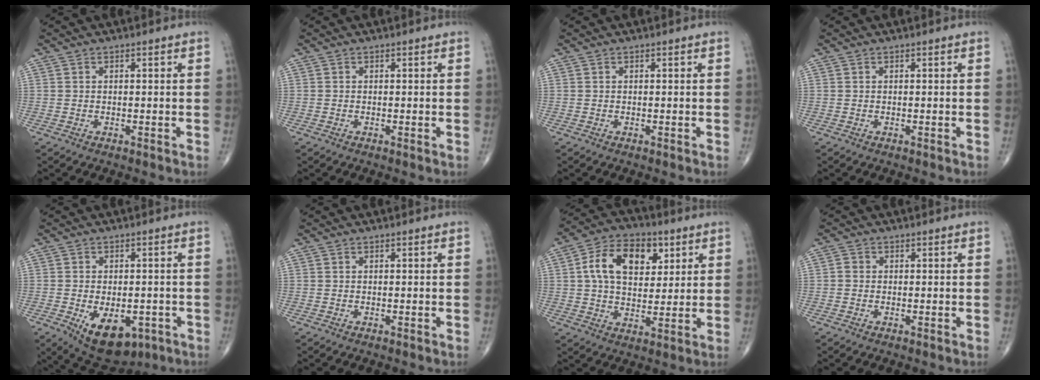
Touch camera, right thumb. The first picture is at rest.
{"total": 0.0}
{"total": 0.0}
{"total": 0.0}
{"total": 11.6, "force": [-4.4, 6.7, 8.4], "torque": [-0.107, 0.002, -0.047]}
{"total": 0.0}
{"total": 13.9, "force": [4.3, 8.9, 9.8], "torque": [-0.140, 0.001, 0.068]}
{"total": 1.1, "force": [-0.1, 1.0, 0.4], "torque": [-0.003, 0.002, -0.003]}